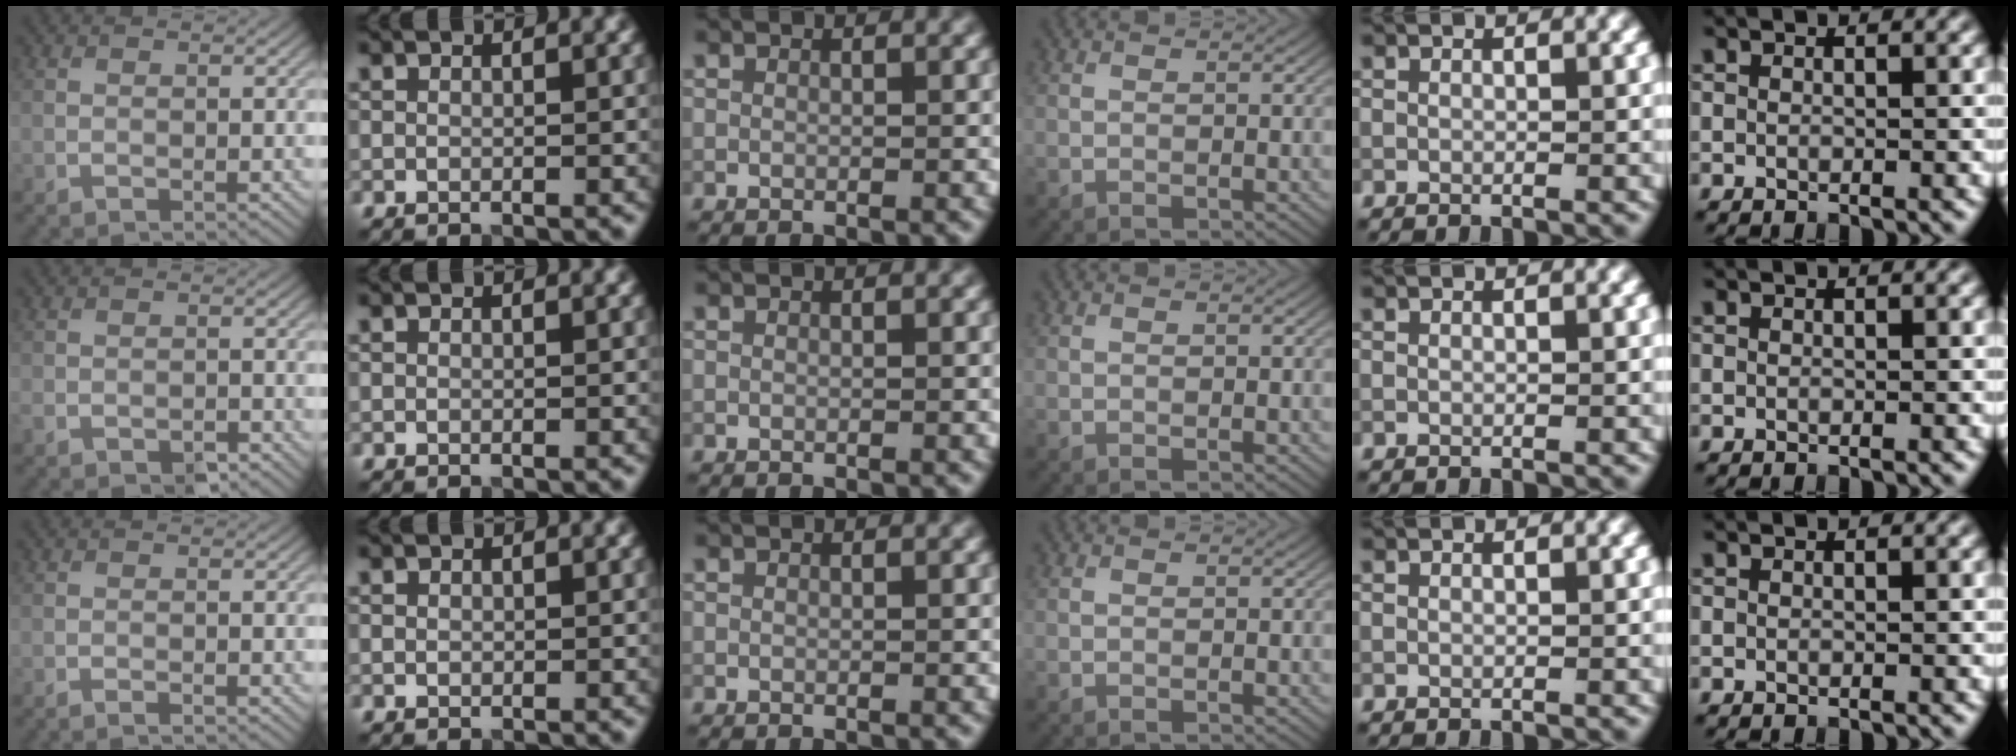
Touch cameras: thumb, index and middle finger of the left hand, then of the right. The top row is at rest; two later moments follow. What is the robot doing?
{"motion": "lift_and_place", "object": "coin"}